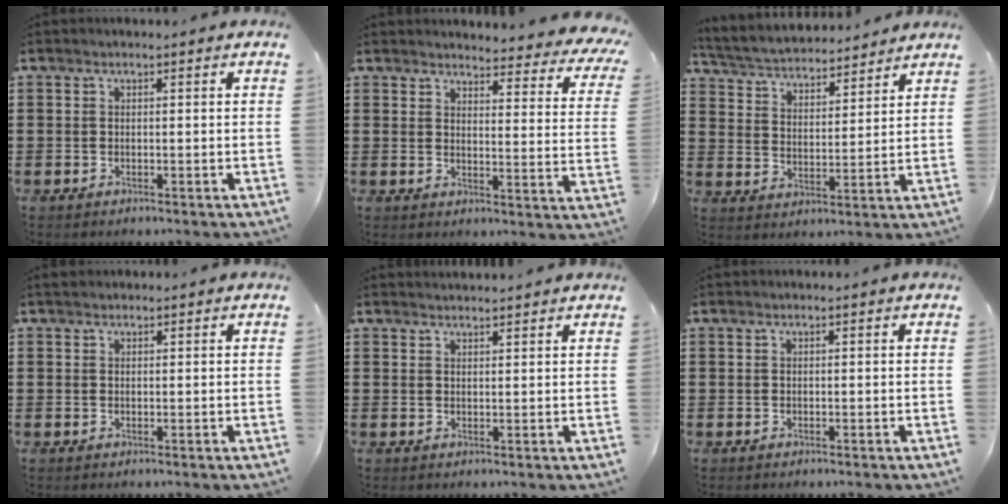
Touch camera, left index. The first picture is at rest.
{"total": 4.4, "force": [4.1, 0.4, 1.4], "torque": [-0.031, -0.033, 0.068]}
{"total": 4.2, "force": [4.1, 0.5, 0.5], "torque": [-0.033, -0.029, 0.067]}
{"total": 0.8, "force": [0.7, 0.4, 0.2], "torque": [-0.007, 0.004, 0.013]}
{"total": 1.5, "force": [1.5, 0.0, 0.0], "torque": [-0.003, 0.000, 0.030]}
{"total": 0.0}